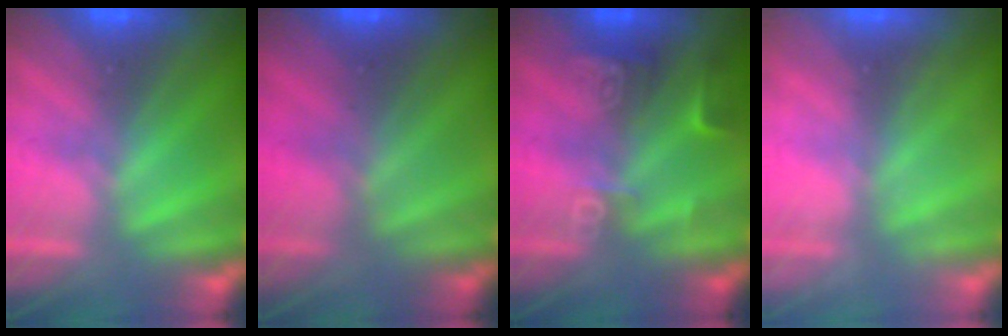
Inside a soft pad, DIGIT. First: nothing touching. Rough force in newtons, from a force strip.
{"total": 1.8}
{"total": 2.5}
{"total": 2.0}